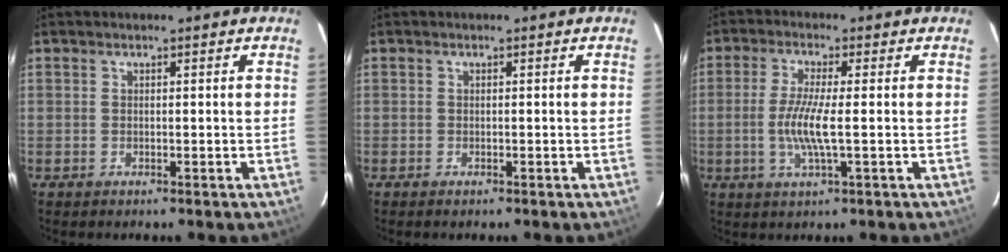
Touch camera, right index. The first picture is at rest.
{"total": 0.5, "force": [-0.4, 0.2, 0.2], "torque": [-0.006, -0.002, -0.009]}
{"total": 6.8, "force": [-1.0, 0.5, 6.8], "torque": [-0.138, -0.006, -0.023]}